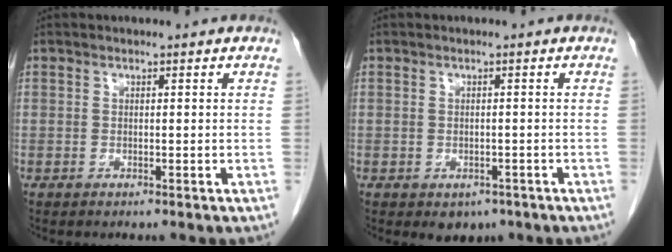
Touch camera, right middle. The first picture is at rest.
{"total": 2.8, "force": [-1.7, 1.9, 1.3], "torque": [-0.008, 0.001, -0.012]}